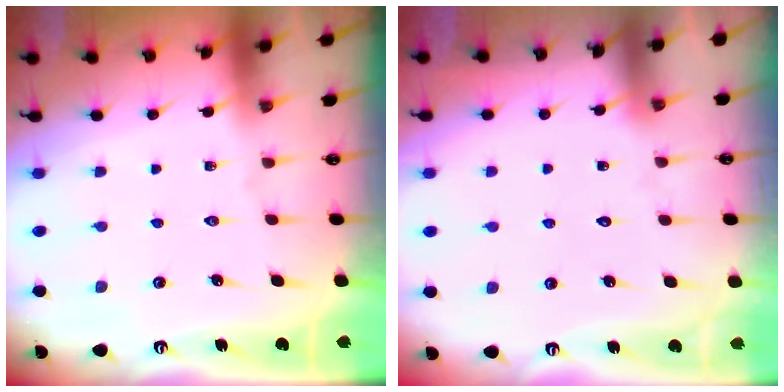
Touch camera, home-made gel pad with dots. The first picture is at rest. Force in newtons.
{"total": 2.1, "press": 2.1, "slide": 0.0}